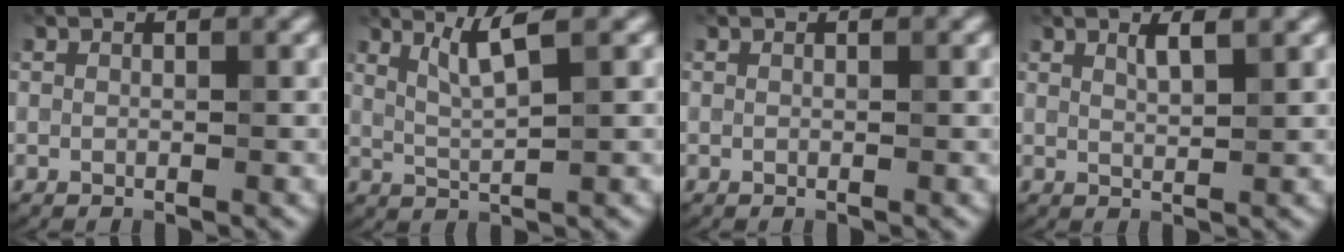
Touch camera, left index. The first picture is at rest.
{"total": 3.1, "force": [1.5, 0.3, 2.6], "torque": [-0.054, -0.004, 0.036]}
{"total": 0.0}
{"total": 1.7, "force": [1.0, 0.5, 1.4], "torque": [-0.023, 0.002, 0.016]}